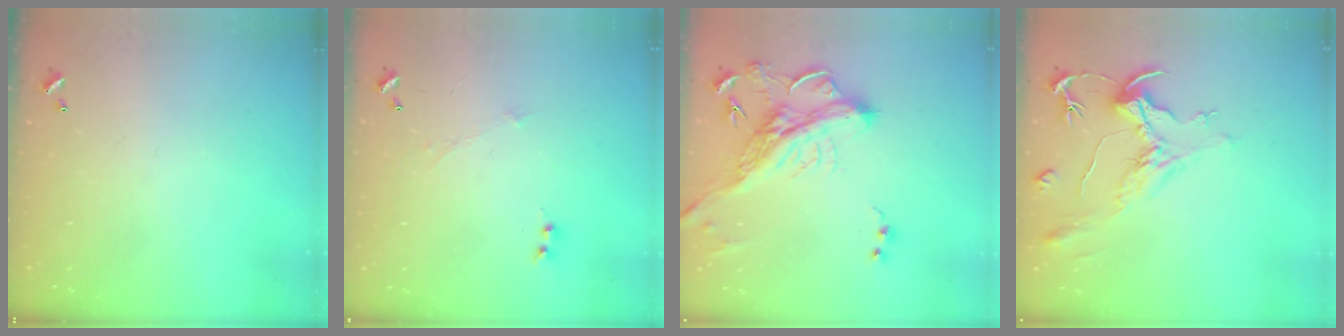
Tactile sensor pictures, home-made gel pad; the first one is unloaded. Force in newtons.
{"total": 0.0}
{"total": 6.8, "press": 6.6, "slide": 1.7}
{"total": 2.1, "press": 1.6, "slide": 1.3}